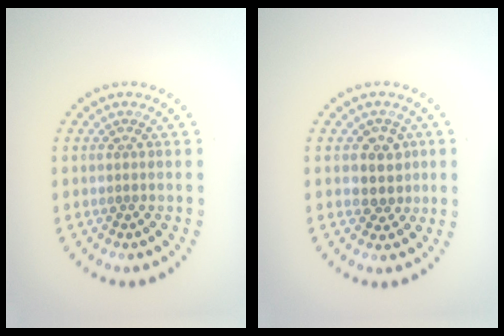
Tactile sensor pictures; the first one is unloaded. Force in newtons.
{"total": 2.4, "press": 2.3, "slide": 0.9}